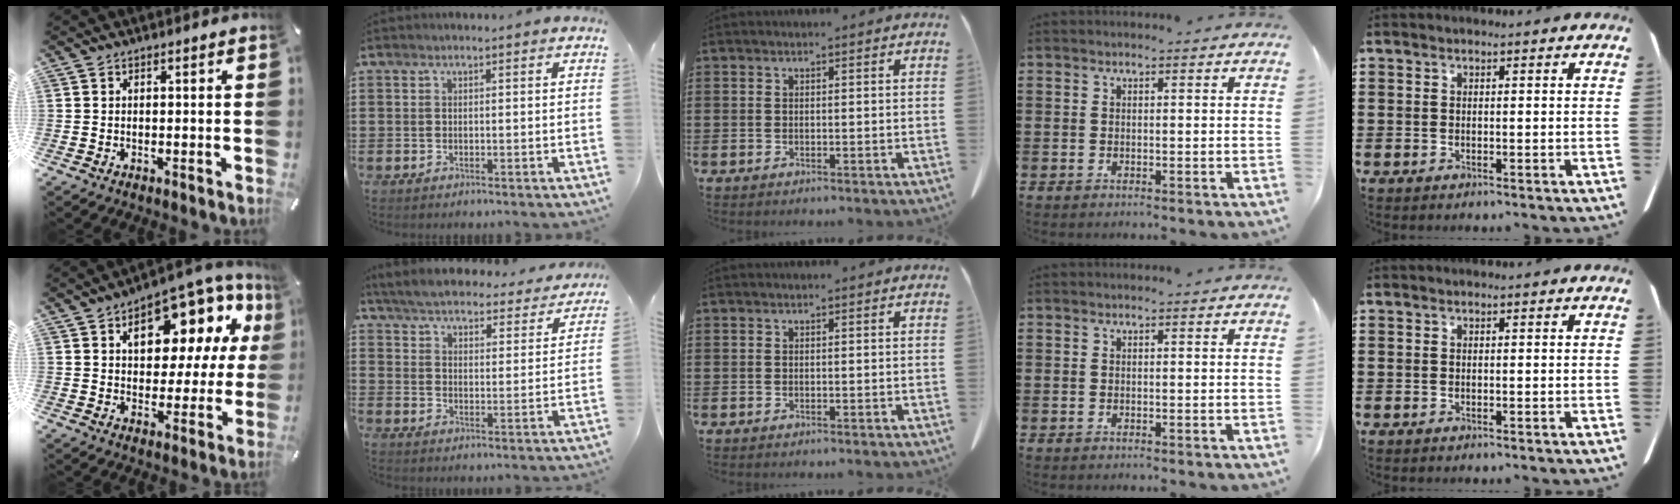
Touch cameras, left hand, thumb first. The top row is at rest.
{"thumb": {"total": 13.1, "force": [7.0, 7.8, 7.9], "torque": [-0.106, -0.058, 0.118]}, "index": {"total": 5.5, "force": [5.4, 0.1, 0.8], "torque": [-0.043, -0.039, 0.091]}}